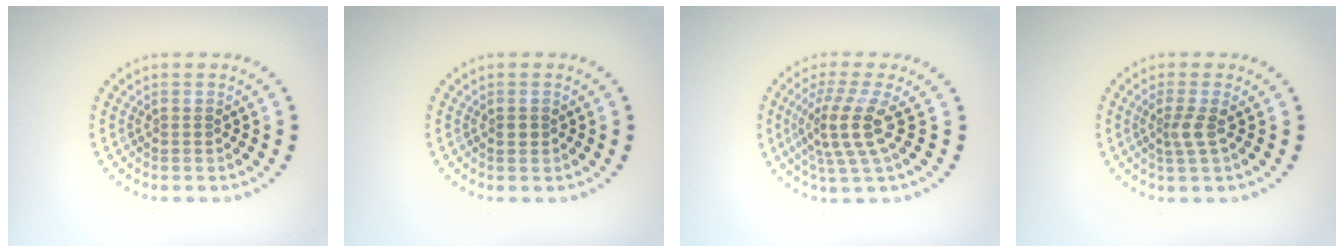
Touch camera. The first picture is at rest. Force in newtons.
{"total": 0.9, "press": 0.9, "slide": 0.1}
{"total": 3.9, "press": 3.0, "slide": 2.5}
{"total": 1.8, "press": 1.4, "slide": 1.2}